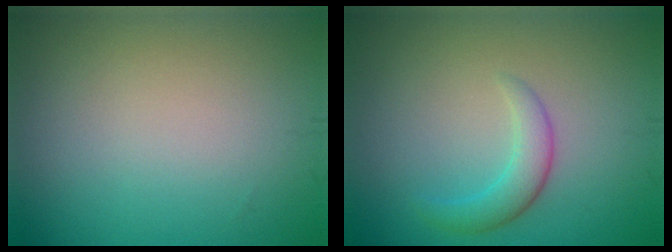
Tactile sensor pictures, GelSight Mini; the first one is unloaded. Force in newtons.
{"total": 2.4, "press": 2.4, "slide": 0.2}